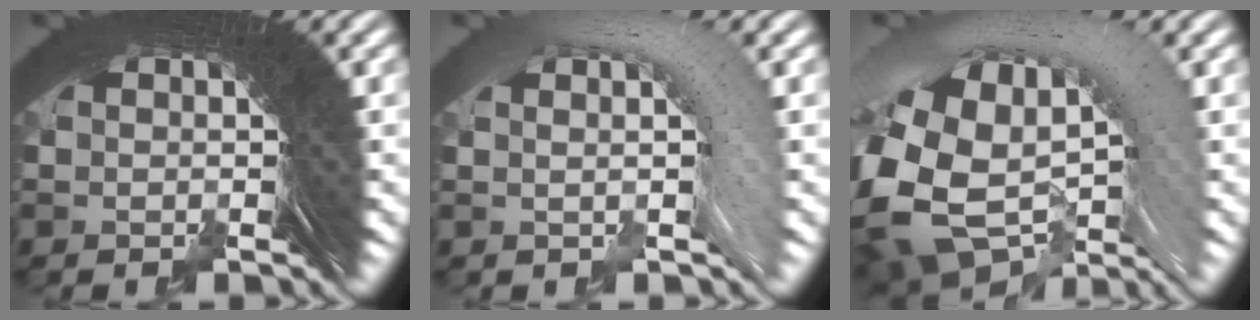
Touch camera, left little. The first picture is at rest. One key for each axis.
{"total": 24.9, "fx": 1.0, "fy": -12.2, "fz": -21.6, "tx": 0.318, "ty": 0.051, "tz": 0.000}
{"total": 19.9, "fx": -1.7, "fy": -4.6, "fz": -19.3, "tx": 0.216, "ty": -0.002, "tz": -0.033}